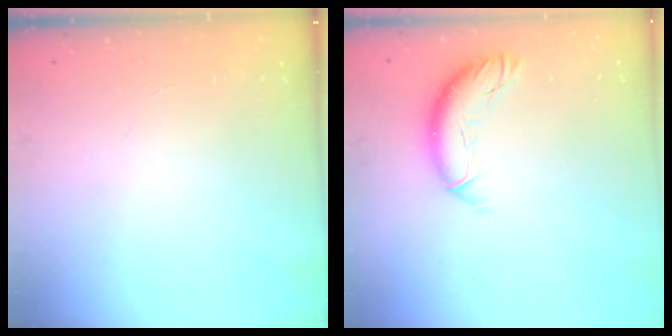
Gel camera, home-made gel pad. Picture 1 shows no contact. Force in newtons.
{"total": 10.2, "press": 10.1, "slide": 0.9}